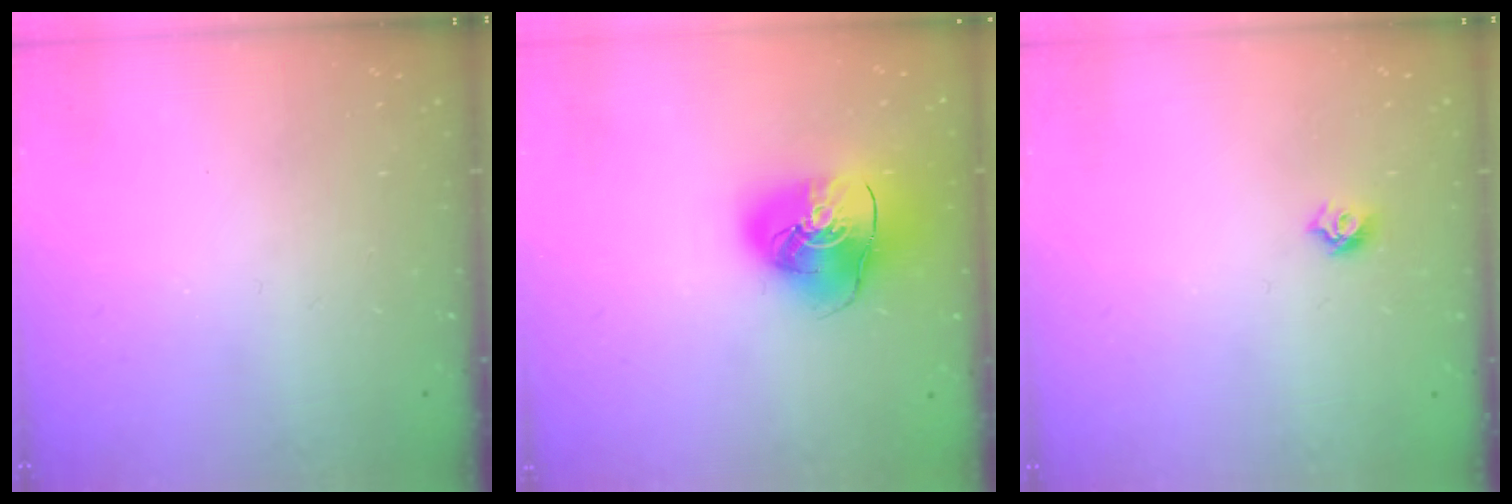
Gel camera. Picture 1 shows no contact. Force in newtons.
{"total": 13.8, "press": 13.6, "slide": 2.0}
{"total": 4.9, "press": 4.8, "slide": 0.8}